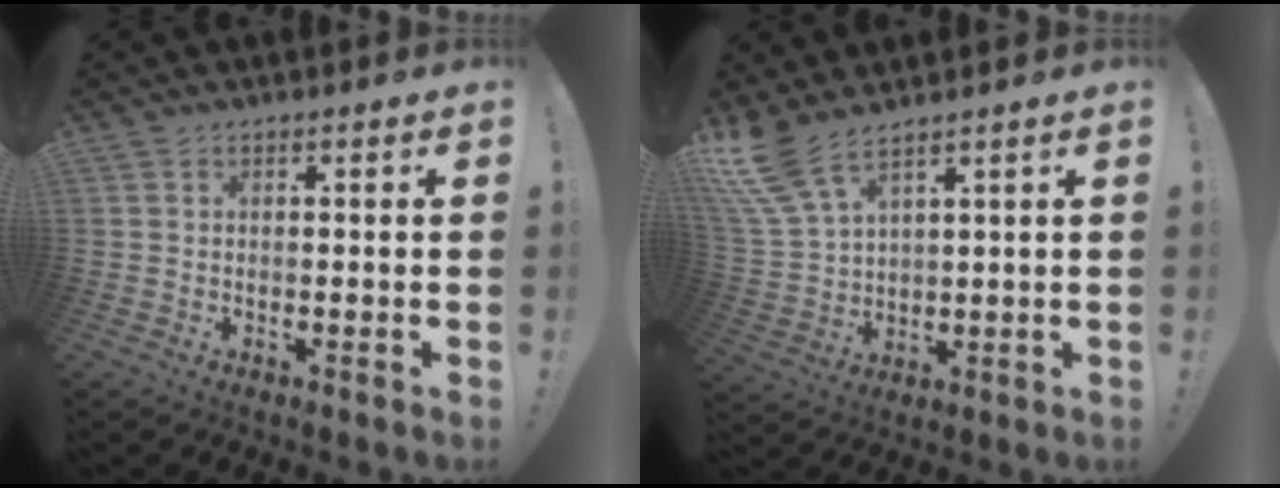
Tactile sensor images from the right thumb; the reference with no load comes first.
{"total": 8.9, "force": [6.8, 2.3, 5.3], "torque": [-0.110, -0.033, 0.131]}